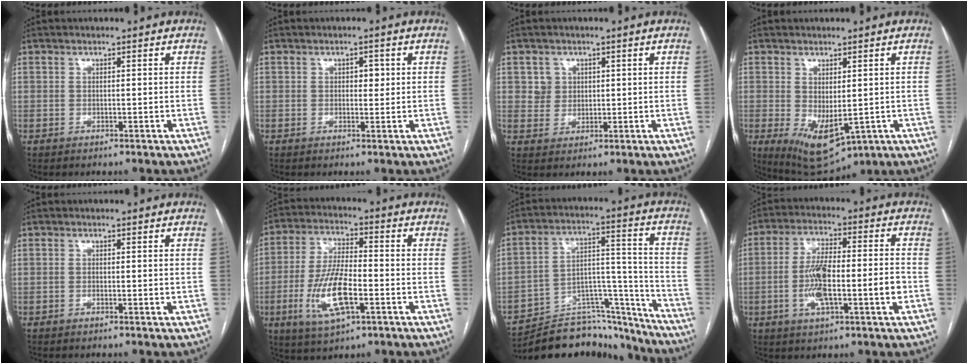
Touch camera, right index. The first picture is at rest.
{"total": 1.6, "force": [0.4, 0.9, 1.2], "torque": [-0.016, 0.004, 0.005]}
{"total": 3.0, "force": [1.2, 2.7, -0.1], "torque": [0.008, 0.002, 0.021]}
{"total": 9.1, "force": [-2.4, 4.1, 7.8], "torque": [-0.131, -0.021, -0.014]}
{"total": 1.1, "force": [-0.2, 0.3, 1.0], "torque": [-0.016, 0.000, -0.002]}
{"total": 11.7, "force": [-3.7, 3.6, 10.5], "torque": [-0.221, -0.006, -0.066]}
{"total": 20.4, "force": [-19.3, 5.3, 3.8], "torque": [-0.050, 0.054, -0.289]}
{"total": 11.3, "force": [-2.6, 2.4, 10.7], "torque": [-0.204, 0.016, -0.041]}